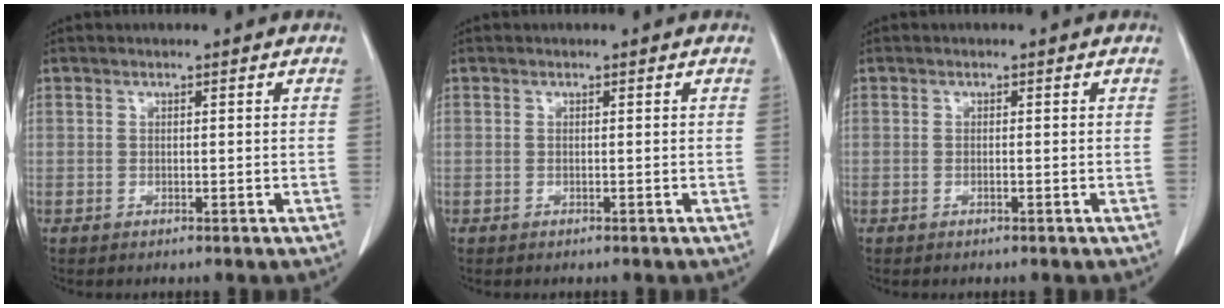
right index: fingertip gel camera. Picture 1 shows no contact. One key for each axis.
{"total": 0.0}
{"total": 0.0}